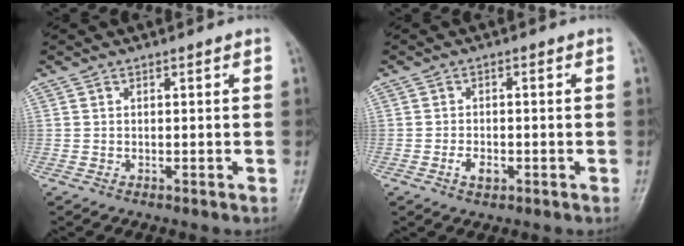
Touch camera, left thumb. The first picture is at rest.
{"total": 2.8, "force": [-1.1, 1.7, 1.9], "torque": [-0.029, 0.005, -0.019]}